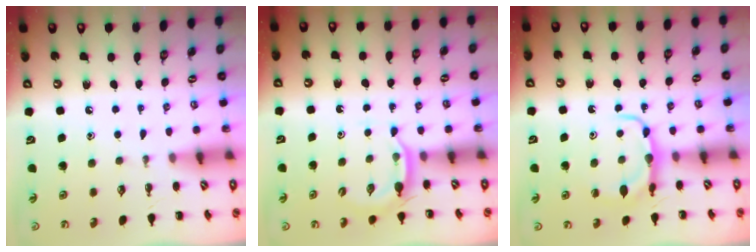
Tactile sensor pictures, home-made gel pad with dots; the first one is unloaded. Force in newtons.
{"total": 2.9, "press": 2.8, "slide": 0.7}
{"total": 7.2, "press": 7.1, "slide": 0.8}